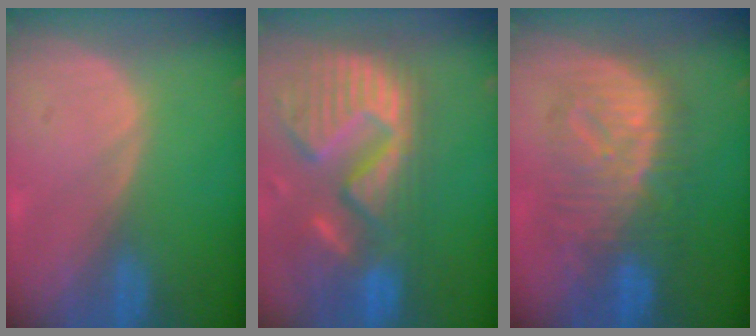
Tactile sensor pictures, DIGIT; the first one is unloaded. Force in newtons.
{"total": 14.4, "press": 12.0, "slide": 8.0}
{"total": 9.8, "press": 9.8, "slide": 0.6}